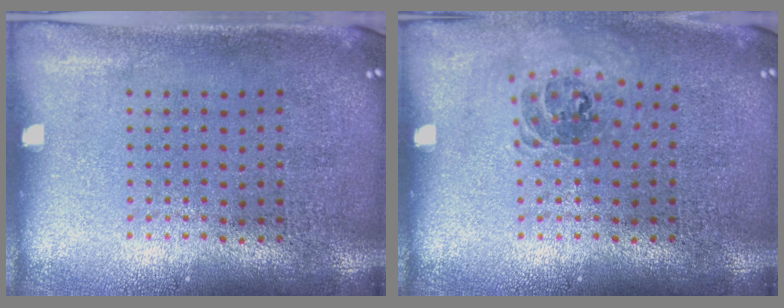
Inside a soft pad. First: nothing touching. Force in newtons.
{"total": 0.9, "press": 0.8, "slide": 0.3}